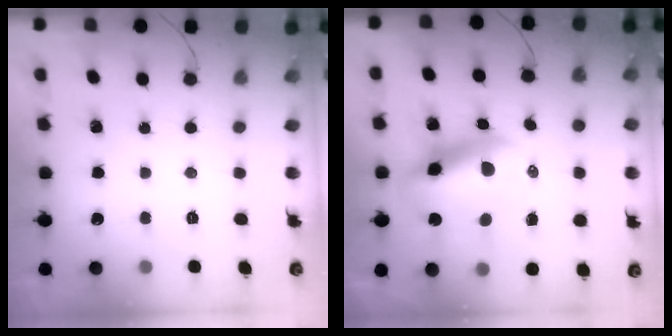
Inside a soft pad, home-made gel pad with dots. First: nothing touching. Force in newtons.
{"total": 13.7, "press": 13.2, "slide": 3.6}